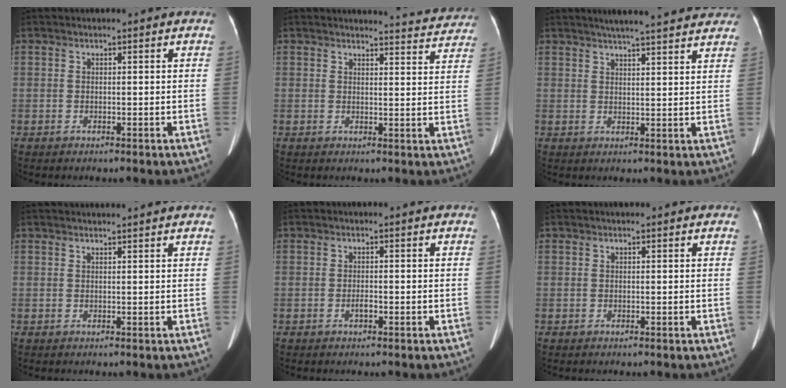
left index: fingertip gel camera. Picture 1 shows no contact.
{"total": 7.6, "force": [7.6, 0.5, 0.2], "torque": [0.007, -0.019, 0.067]}
{"total": 15.0, "force": [13.1, 2.0, 7.0], "torque": [-0.091, 0.025, 0.160]}
{"total": 3.8, "force": [3.6, -0.5, 1.2], "torque": [-0.015, 0.017, 0.042]}
{"total": 1.0, "force": [-0.6, 0.2, 0.7], "torque": [-0.017, -0.001, -0.008]}
{"total": 1.1, "force": [0.8, 0.4, 0.7], "torque": [-0.010, 0.014, 0.008]}